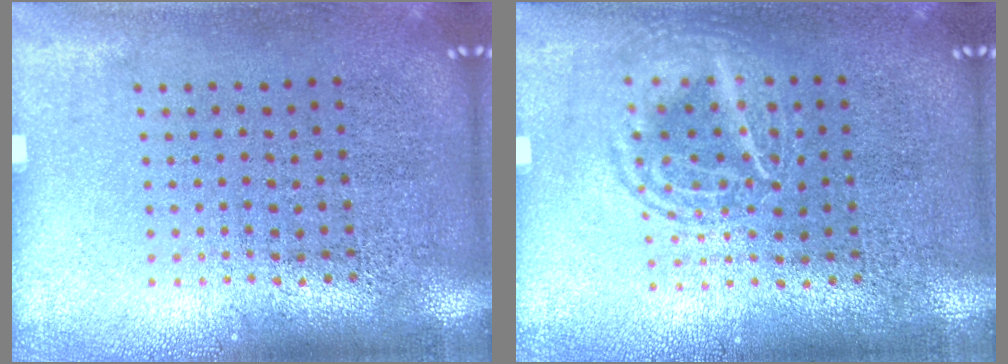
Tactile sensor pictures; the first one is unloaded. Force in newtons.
{"total": 1.3, "press": 1.3, "slide": 0.1}